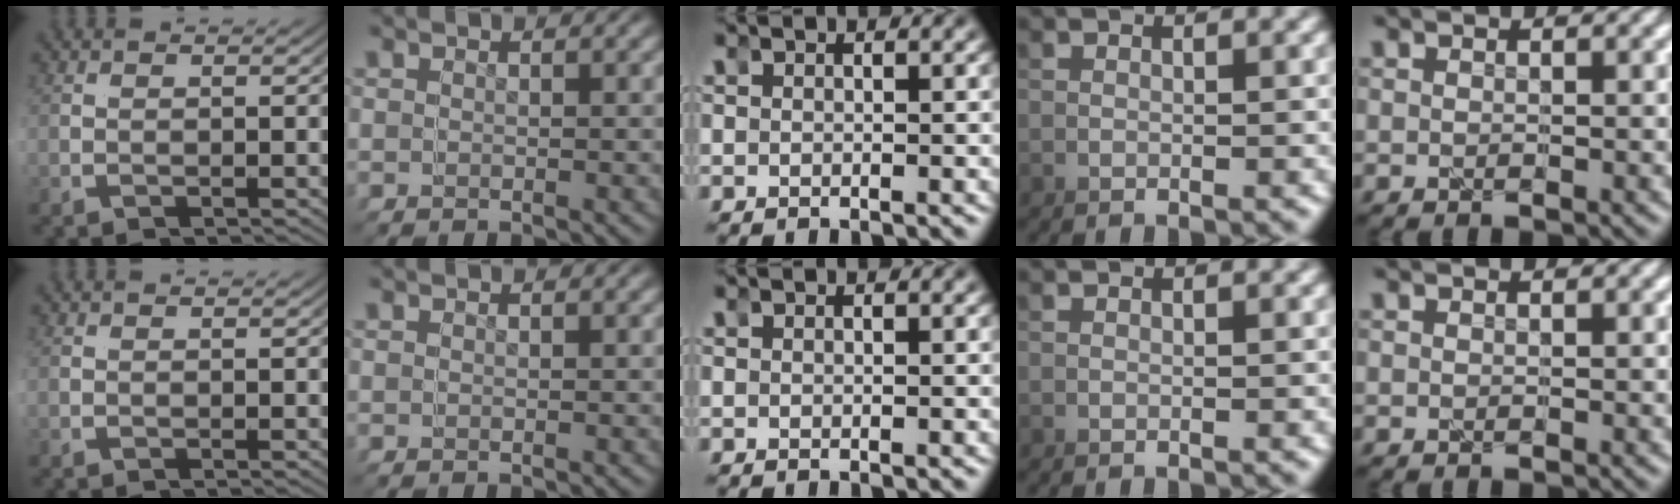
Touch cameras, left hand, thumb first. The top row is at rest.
{}